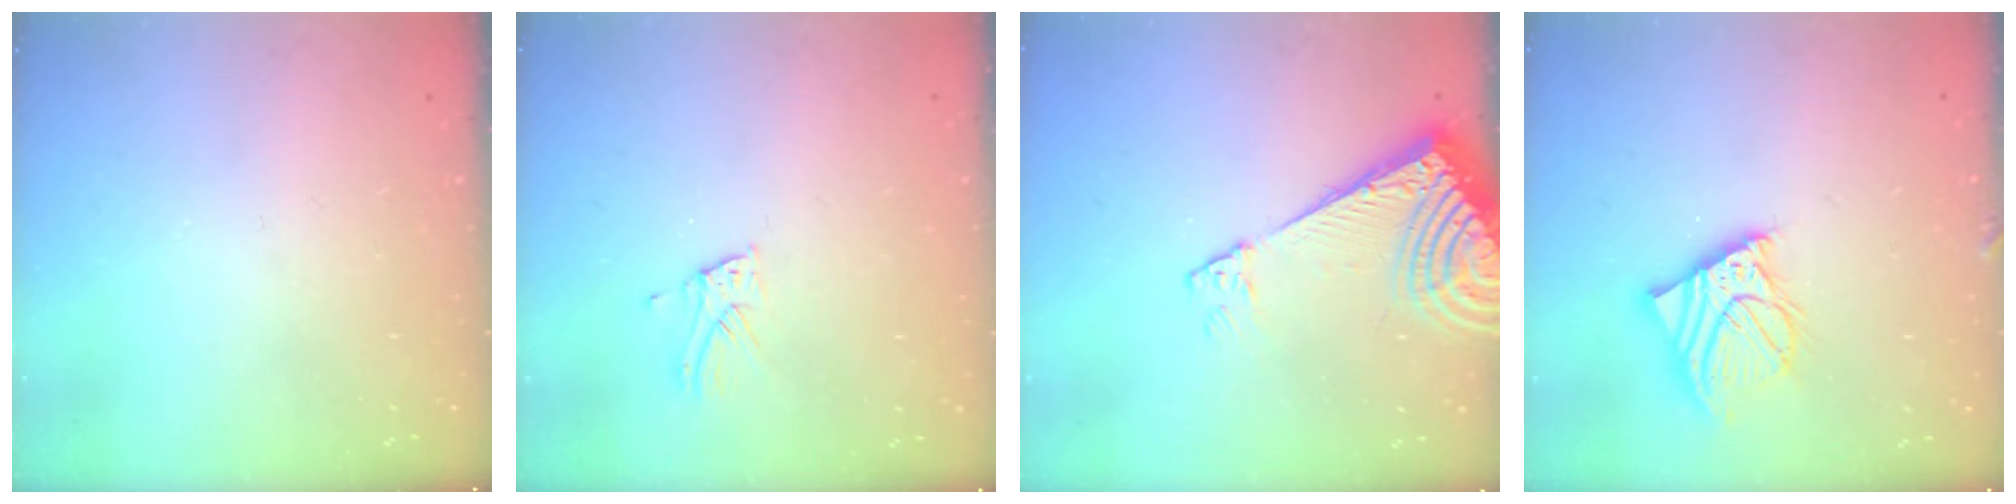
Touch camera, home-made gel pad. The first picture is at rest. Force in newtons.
{"total": 3.7, "press": 3.7, "slide": 0.3}
{"total": 14.3, "press": 14.1, "slide": 2.2}
{"total": 11.4, "press": 11.2, "slide": 2.2}